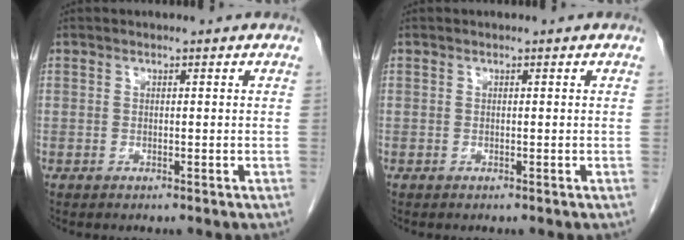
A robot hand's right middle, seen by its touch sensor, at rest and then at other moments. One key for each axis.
{"total": 0.0}